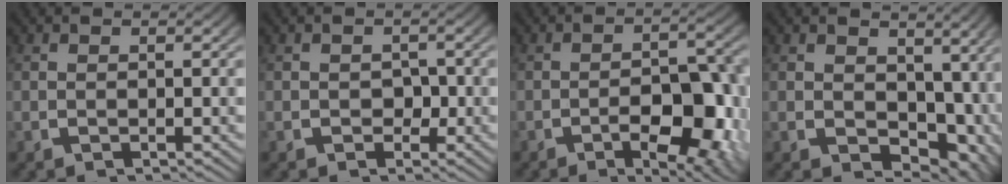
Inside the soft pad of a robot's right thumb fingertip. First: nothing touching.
{"total": 1.7, "force": [-0.4, 1.5, 0.7], "torque": [-0.004, -0.005, -0.006]}
{"total": 10.1, "force": [-2.5, 5.2, 8.3], "torque": [-0.119, -0.031, -0.028]}
{"total": 7.2, "force": [0.5, 5.3, 4.8], "torque": [-0.073, -0.038, 0.027]}